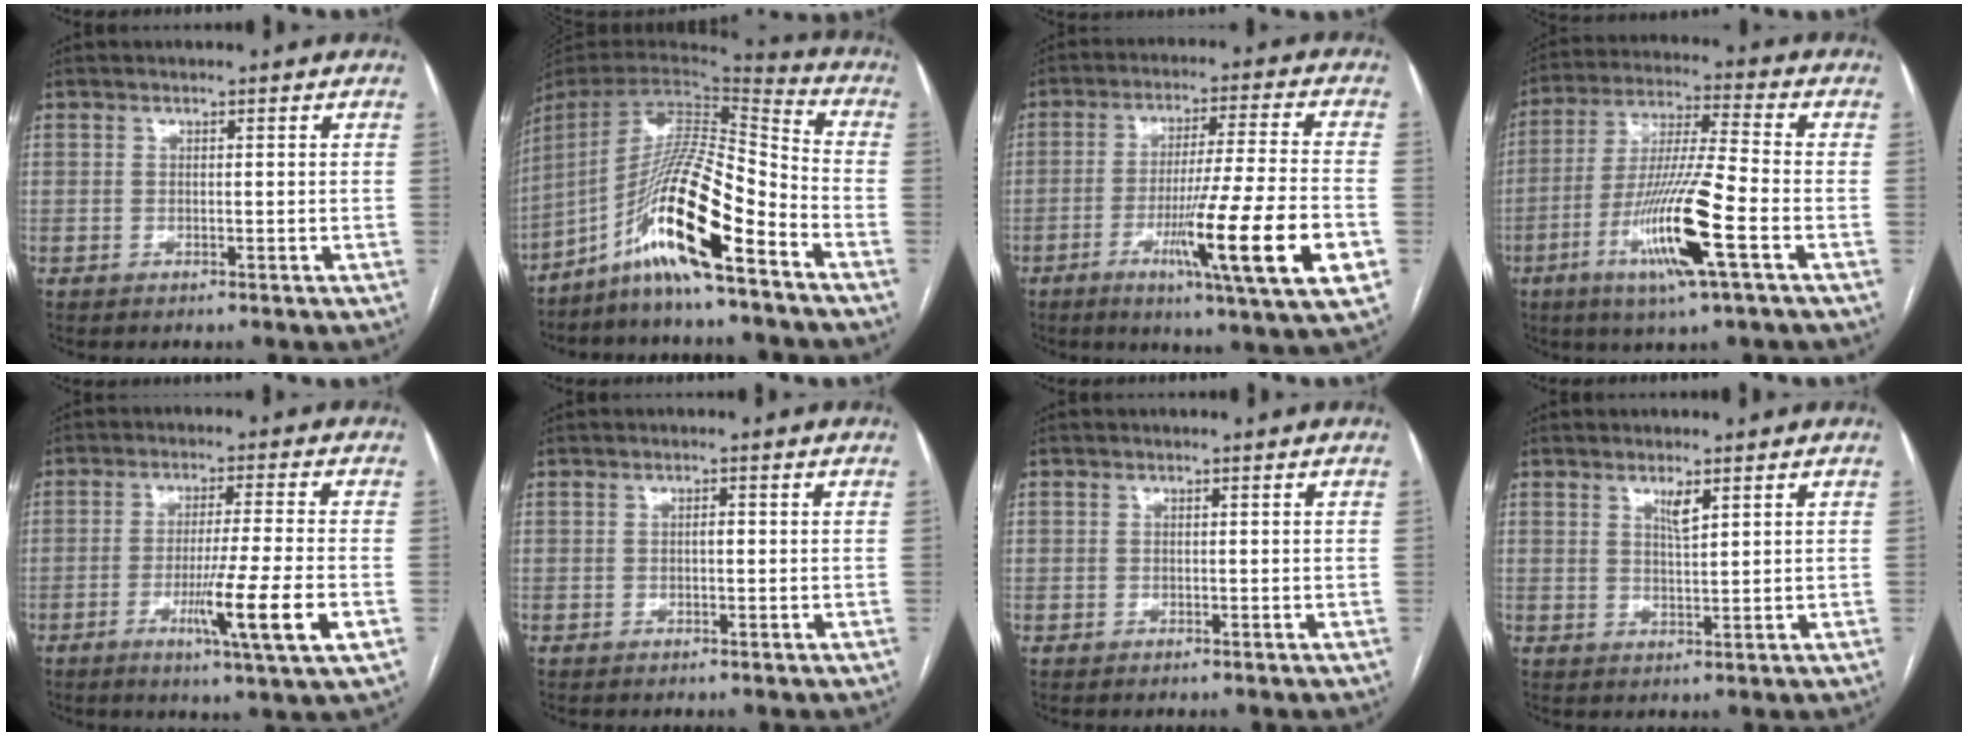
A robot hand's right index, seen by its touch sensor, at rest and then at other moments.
{"total": 16.5, "force": [-9.7, 0.9, 13.4], "torque": [-0.258, 0.005, -0.179]}
{"total": 17.8, "force": [-6.1, -0.8, 16.7], "torque": [-0.254, -0.026, -0.096]}
{"total": 14.8, "force": [-5.7, 0.1, 13.7], "torque": [-0.272, -0.017, -0.107]}
{"total": 10.8, "force": [-3.5, -1.2, 10.2], "torque": [-0.170, -0.029, -0.061]}
{"total": 0.8, "force": [-0.1, 0.3, 0.7], "torque": [-0.012, 0.002, -0.002]}
{"total": 0.6, "force": [-0.1, 0.6, 0.0], "torque": [0.004, 0.006, -0.005]}
{"total": 2.4, "force": [1.5, 0.3, 1.9], "torque": [-0.039, -0.006, 0.029]}